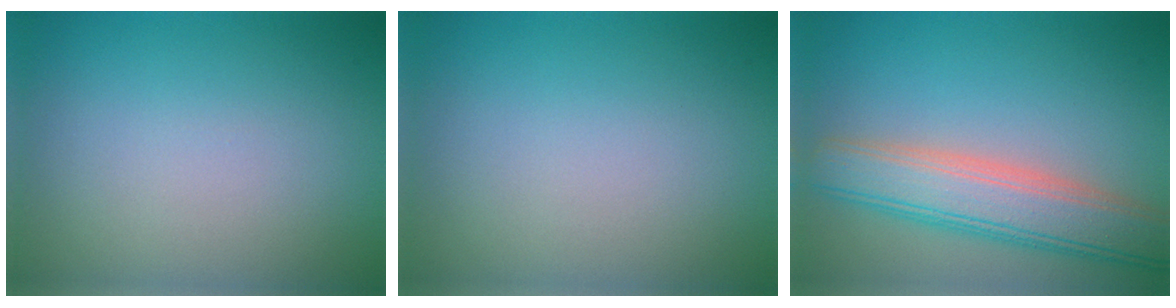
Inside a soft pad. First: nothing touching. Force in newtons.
{"total": 0.0}
{"total": 6.9, "press": 6.9, "slide": 0.5}